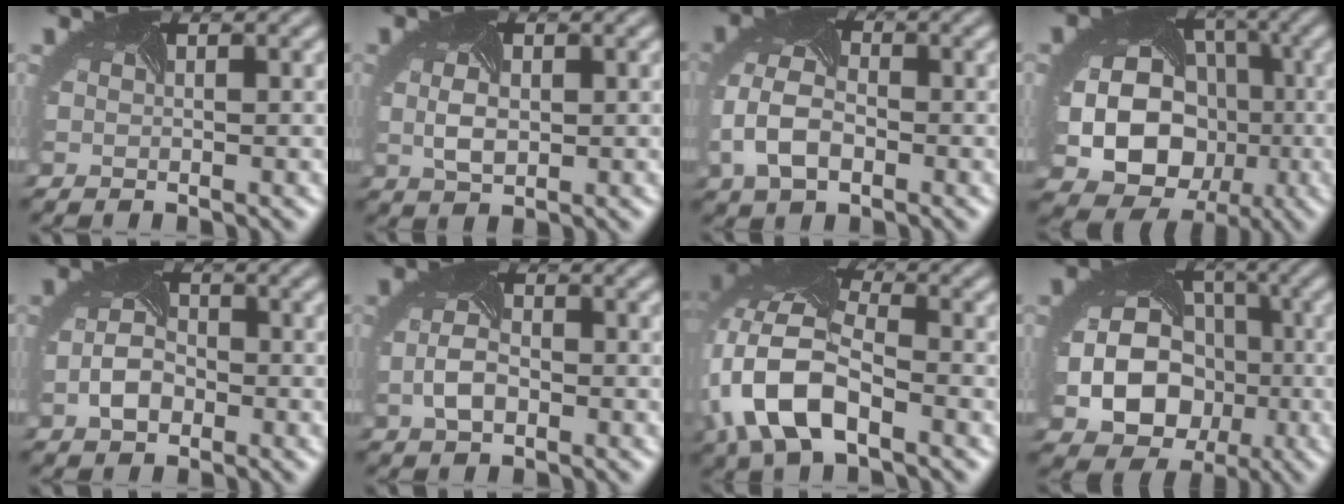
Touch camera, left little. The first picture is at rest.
{"total": 2.2, "force": [0.2, 1.3, 1.8], "torque": [-0.048, -0.003, 0.006]}
{"total": 5.7, "force": [-1.6, 3.5, 4.2], "torque": [-0.103, -0.004, -0.038]}
{"total": 15.2, "force": [-2.2, 13.0, 7.6], "torque": [-0.167, -0.030, -0.034]}
{"total": 2.8, "force": [-1.1, 1.8, 1.9], "torque": [-0.041, -0.002, -0.024]}
{"total": 2.7, "force": [-0.7, 1.5, 2.1], "torque": [-0.056, -0.004, -0.015]}
{"total": 10.2, "force": [-3.5, 5.2, 8.1], "torque": [-0.188, 0.003, -0.075]}
{"total": 11.3, "force": [-2.3, 9.5, 5.7], "torque": [-0.106, -0.039, -0.047]}